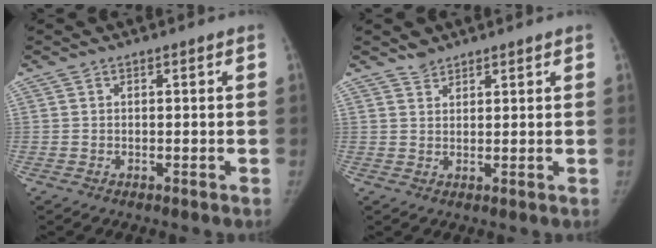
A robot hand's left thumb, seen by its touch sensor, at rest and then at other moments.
{"total": 2.3, "force": [2.0, 1.1, 0.1], "torque": [0.011, -0.011, 0.034]}